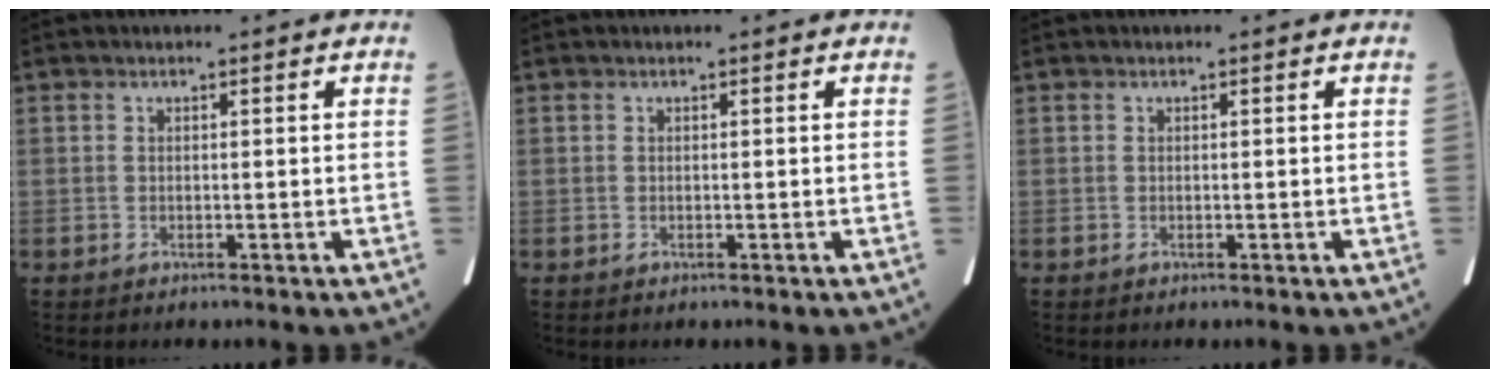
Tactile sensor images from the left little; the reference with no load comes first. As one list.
[{"total": 0.0}, {"total": 0.0}]